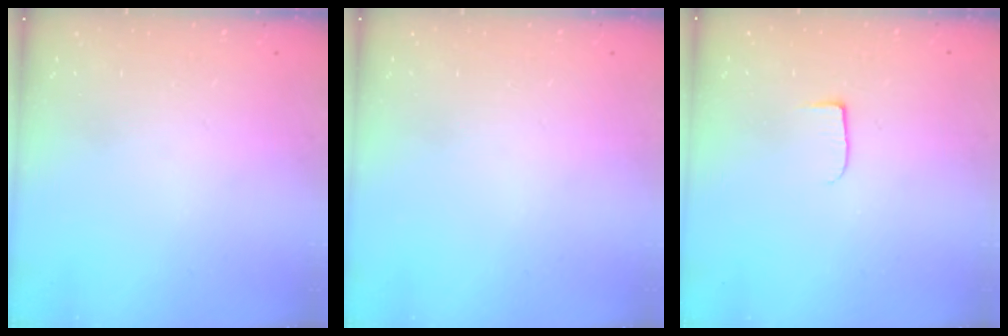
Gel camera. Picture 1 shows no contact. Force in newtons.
{"total": 0.0}
{"total": 5.0, "press": 4.9, "slide": 0.6}